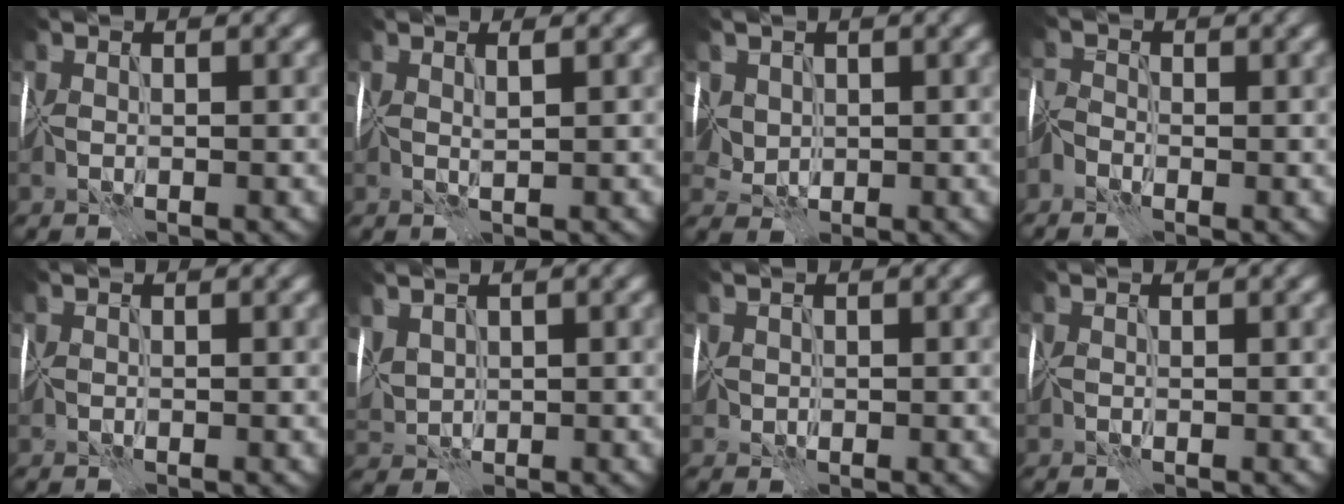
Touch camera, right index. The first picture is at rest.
{"total": 1.1, "force": [0.7, 0.1, 0.9], "torque": [-0.012, 0.002, 0.008]}
{"total": 2.7, "force": [1.2, 2.3, 0.7], "torque": [-0.026, 0.003, 0.031]}
{"total": 1.9, "force": [-1.1, 1.2, 0.9], "torque": [-0.024, 0.003, -0.034]}
{"total": 0.0}
{"total": 2.4, "force": [1.2, 1.6, 1.2], "torque": [-0.044, 0.007, 0.032]}
{"total": 1.1, "force": [0.3, 1.1, 0.0], "torque": [-0.007, 0.004, 0.003]}
{"total": 0.0}